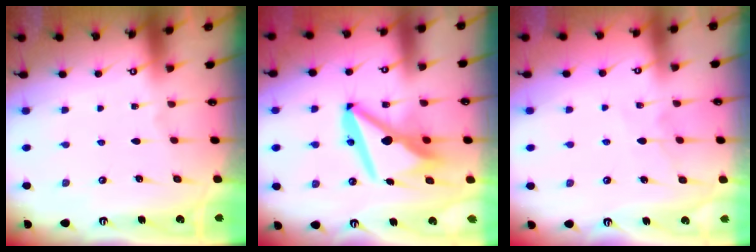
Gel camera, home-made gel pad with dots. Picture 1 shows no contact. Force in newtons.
{"total": 13.8, "press": 13.7, "slide": 2.1}
{"total": 4.9, "press": 4.9, "slide": 0.6}